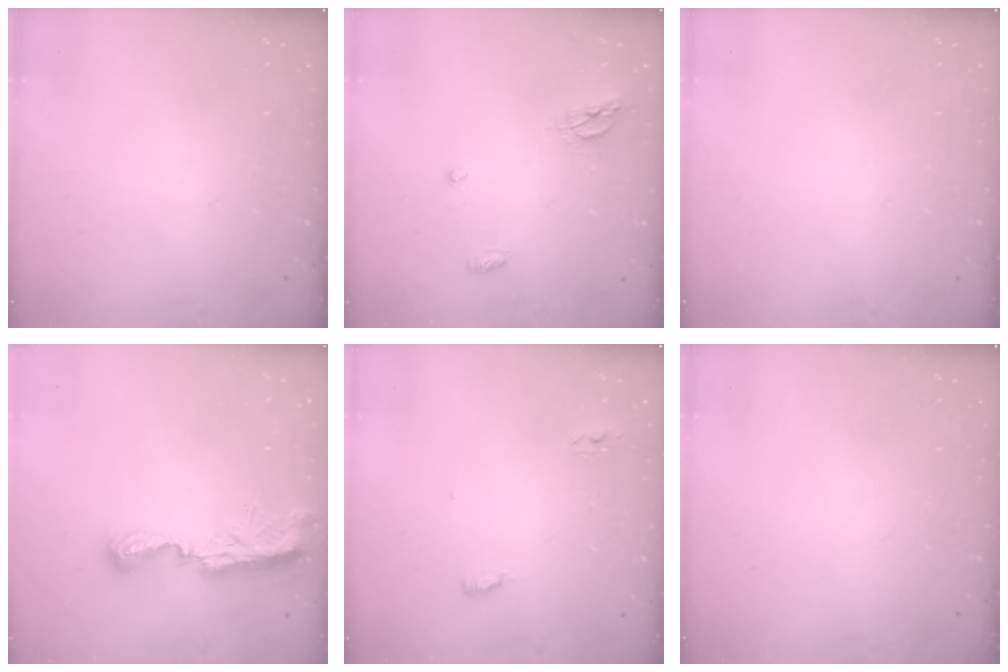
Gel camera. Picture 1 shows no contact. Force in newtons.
{"total": 6.2, "press": 6.2, "slide": 0.4}
{"total": 0.0}
{"total": 7.8, "press": 7.8, "slide": 0.6}
{"total": 4.3, "press": 4.0, "slide": 1.6}
{"total": 0.0}